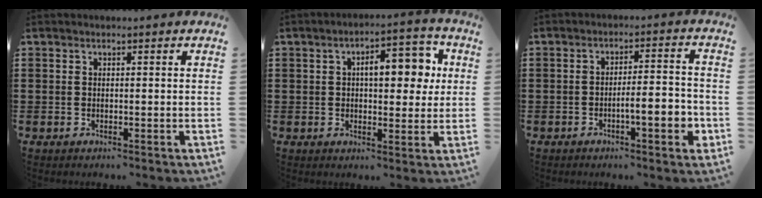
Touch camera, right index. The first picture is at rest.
{"total": 8.6, "force": [1.7, 4.0, 7.4], "torque": [-0.107, 0.001, 0.018]}
{"total": 6.0, "force": [-2.3, 1.2, 5.4], "torque": [-0.082, -0.003, -0.042]}